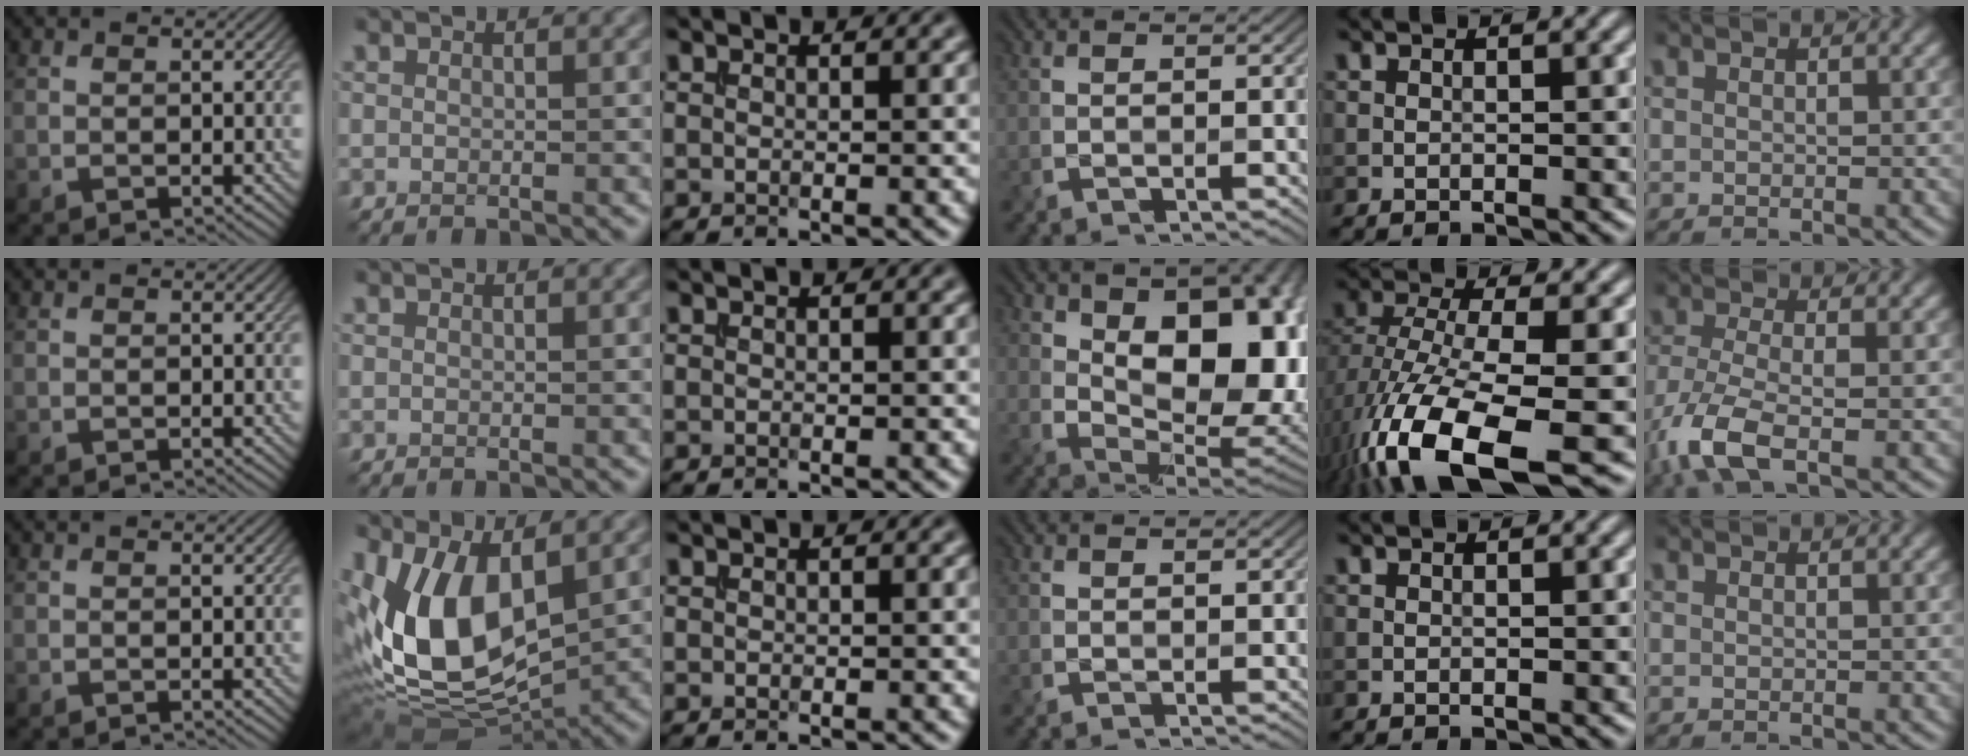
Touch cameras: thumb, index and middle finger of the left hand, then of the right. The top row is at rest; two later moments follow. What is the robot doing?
{"motion": "insert", "object": "drawer"}